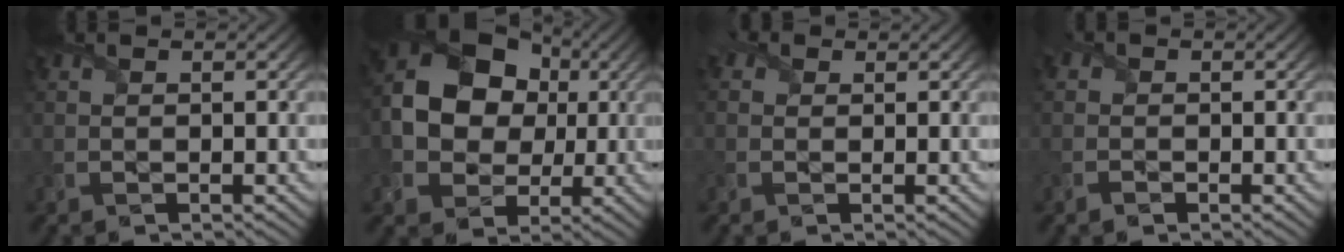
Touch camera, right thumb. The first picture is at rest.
{"total": 13.0, "force": [1.3, 10.3, 7.8], "torque": [-0.164, 0.011, 0.011]}
{"total": 1.4, "force": [0.5, 1.2, 0.5], "torque": [-0.019, 0.001, 0.003]}
{"total": 1.3, "force": [-0.7, 1.1, 0.3], "torque": [-0.009, -0.001, -0.022]}